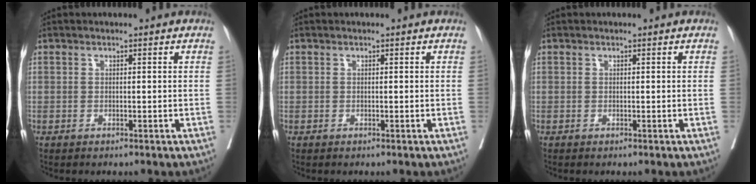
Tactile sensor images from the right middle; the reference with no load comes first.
{"total": 0.0}
{"total": 0.0}